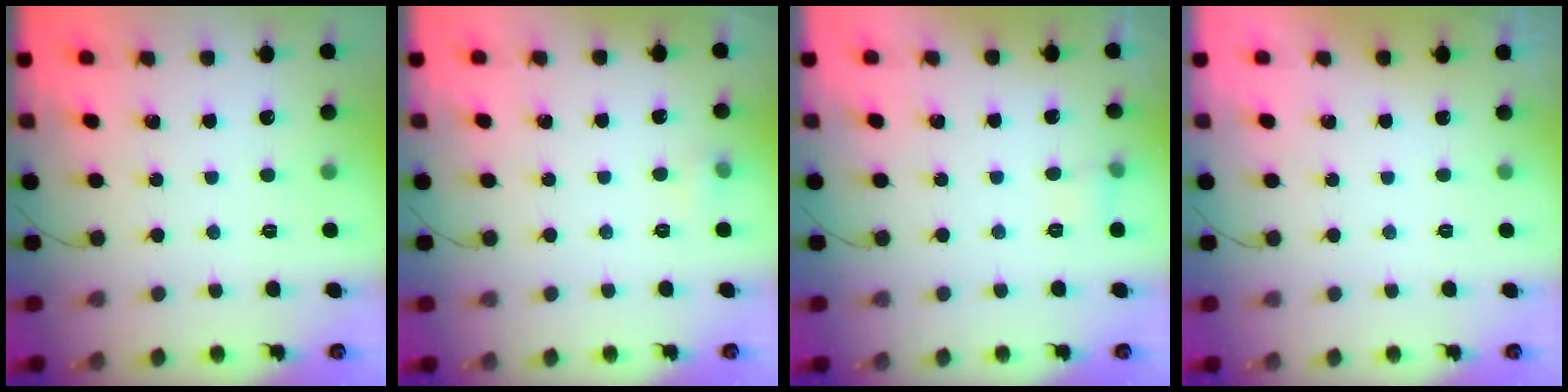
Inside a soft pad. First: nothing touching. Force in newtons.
{"total": 3.5, "press": 3.4, "slide": 1.0}
{"total": 4.4, "press": 4.1, "slide": 1.6}
{"total": 0.0}